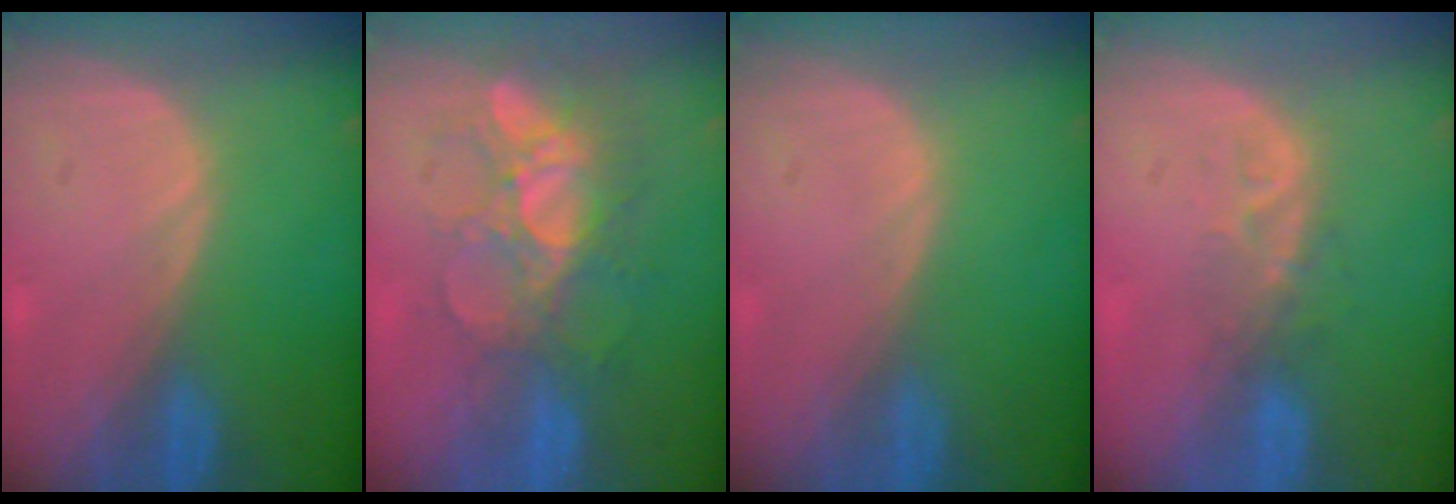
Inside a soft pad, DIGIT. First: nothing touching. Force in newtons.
{"total": 9.8, "press": 8.6, "slide": 4.7}
{"total": 0.0}
{"total": 3.4, "press": 3.2, "slide": 1.1}